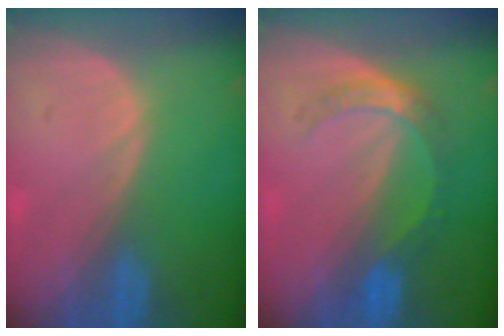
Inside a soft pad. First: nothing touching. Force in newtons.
{"total": 5.4, "press": 4.8, "slide": 2.4}